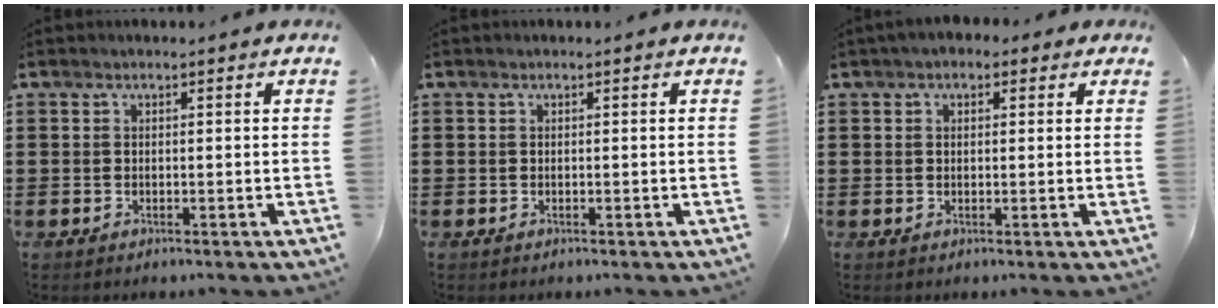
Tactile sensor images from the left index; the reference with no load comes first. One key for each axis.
{"total": 0.0}
{"total": 1.9, "fx": 0.9, "fy": 1.5, "fz": 0.9, "tx": -0.023, "ty": 0.011, "tz": 0.014}